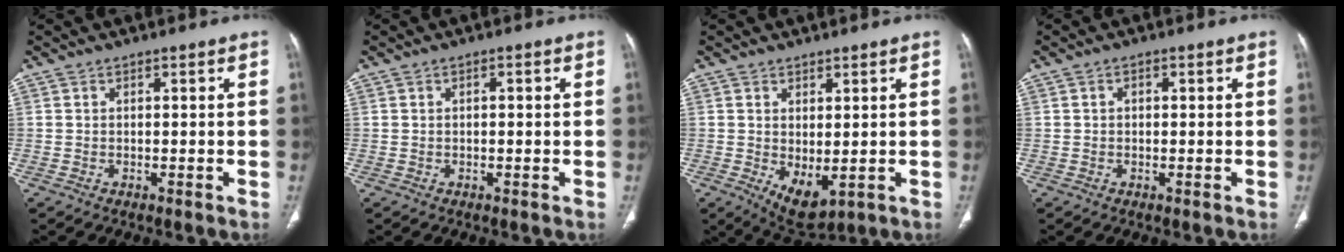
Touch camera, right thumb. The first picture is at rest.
{"total": 1.0, "force": [0.1, 0.4, 0.9], "torque": [-0.014, 0.005, 0.004]}
{"total": 6.2, "force": [-0.7, 3.2, 5.3], "torque": [-0.078, -0.014, 0.010]}
{"total": 0.9, "force": [0.2, 0.7, 0.6], "torque": [-0.006, 0.003, 0.001]}